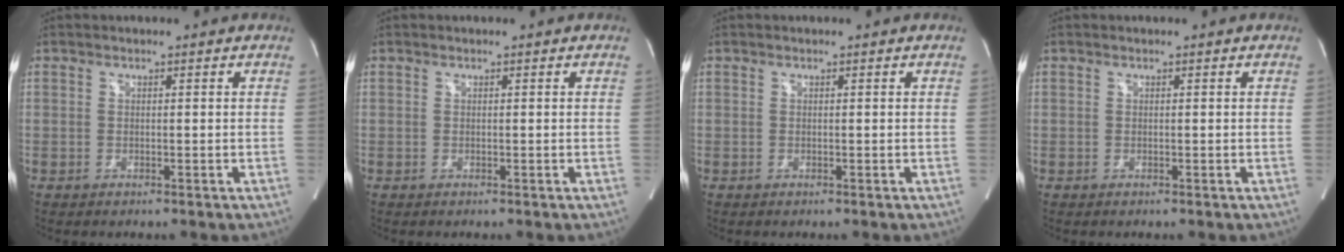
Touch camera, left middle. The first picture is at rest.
{"total": 0.0}
{"total": 0.0}
{"total": 0.0}